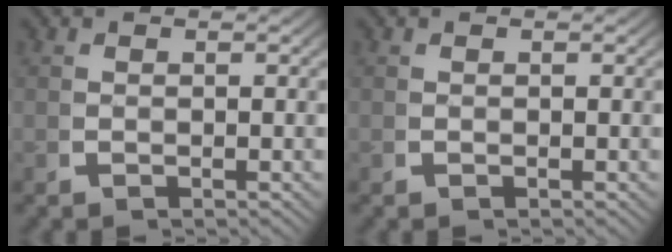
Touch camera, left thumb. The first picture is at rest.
{"total": 0.0}